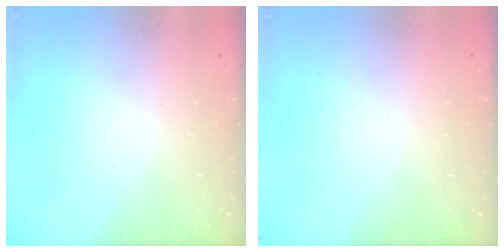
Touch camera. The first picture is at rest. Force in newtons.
{"total": 0.0}